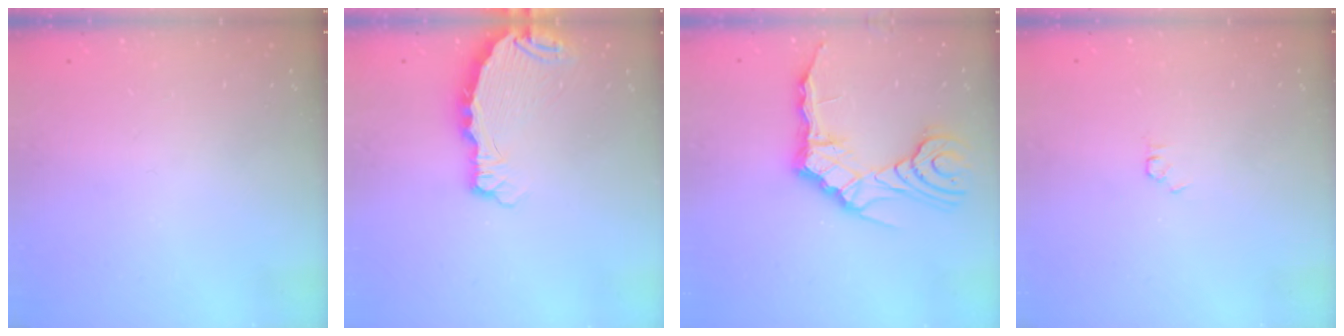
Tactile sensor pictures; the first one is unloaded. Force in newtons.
{"total": 5.8, "press": 5.8, "slide": 0.6}
{"total": 16.2, "press": 15.6, "slide": 4.4}
{"total": 1.5, "press": 1.5, "slide": 0.2}